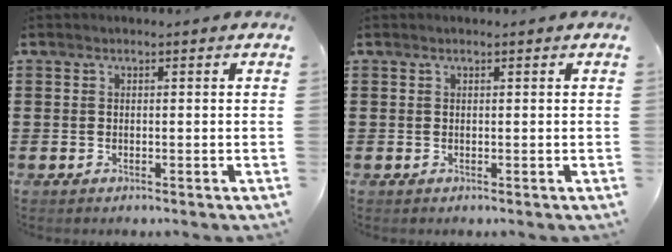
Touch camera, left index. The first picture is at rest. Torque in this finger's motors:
{"motor_torque": [-0.38, -1.59, -0.06, -0.01]}